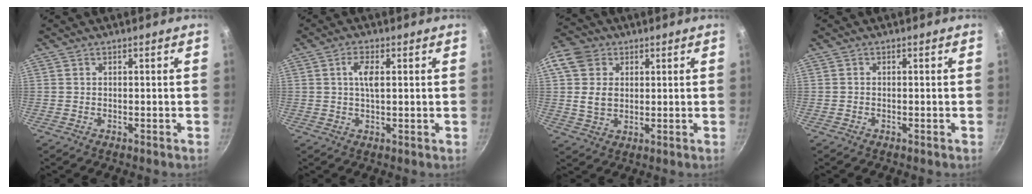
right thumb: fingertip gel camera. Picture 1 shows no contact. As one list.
[{"total": 4.0, "force": [0.9, 1.6, 3.6], "torque": [-0.067, 0.005, 0.016]}, {"total": 10.6, "force": [2.4, 8.5, 5.7], "torque": [-0.094, -0.001, 0.038]}, {"total": 0.0}]